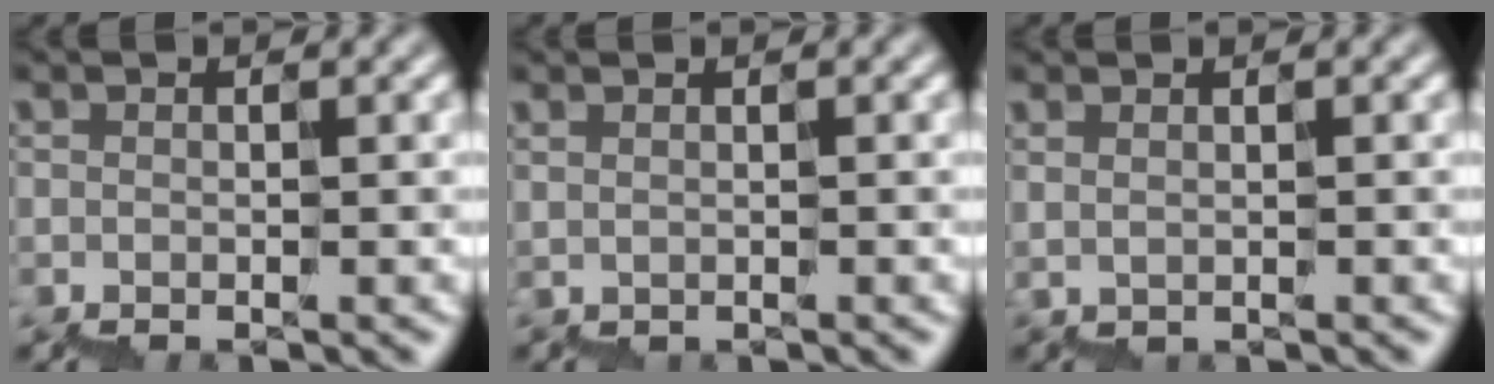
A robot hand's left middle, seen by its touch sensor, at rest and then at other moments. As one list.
[{"total": 0.7, "force": [0.7, 0.0, 0.0], "torque": [0.011, 0.000, 0.010]}, {"total": 1.2, "force": [1.2, -0.2, -0.1], "torque": [0.007, -0.001, 0.018]}]